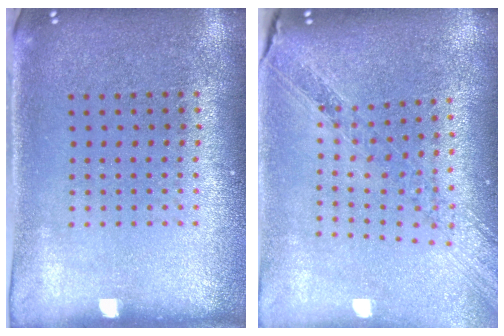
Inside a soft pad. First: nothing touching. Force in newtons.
{"total": 1.2, "press": 1.1, "slide": 0.3}